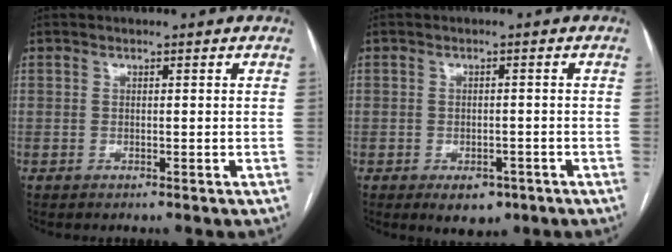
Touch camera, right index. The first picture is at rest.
{"total": 4.3, "force": [-2.5, 2.6, 2.4], "torque": [-0.026, 0.000, -0.024]}